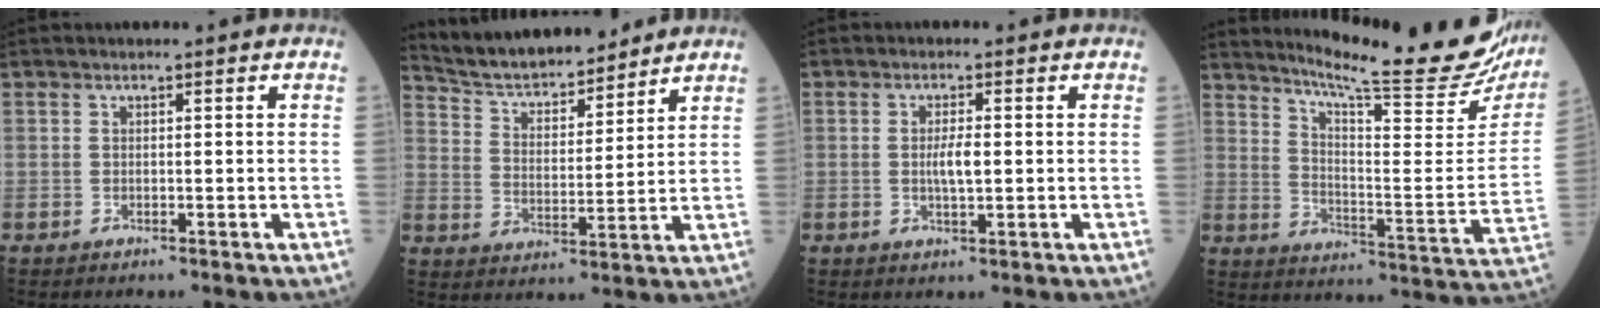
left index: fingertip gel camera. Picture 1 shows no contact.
{"total": 13.0, "force": [12.1, 2.5, 4.0], "torque": [-0.070, 0.012, 0.207]}
{"total": 2.9, "force": [0.1, 0.5, 2.8], "torque": [-0.054, -0.001, 0.003]}
{"total": 25.0, "force": [22.2, 0.8, 11.6], "torque": [-0.182, -0.090, 0.288]}